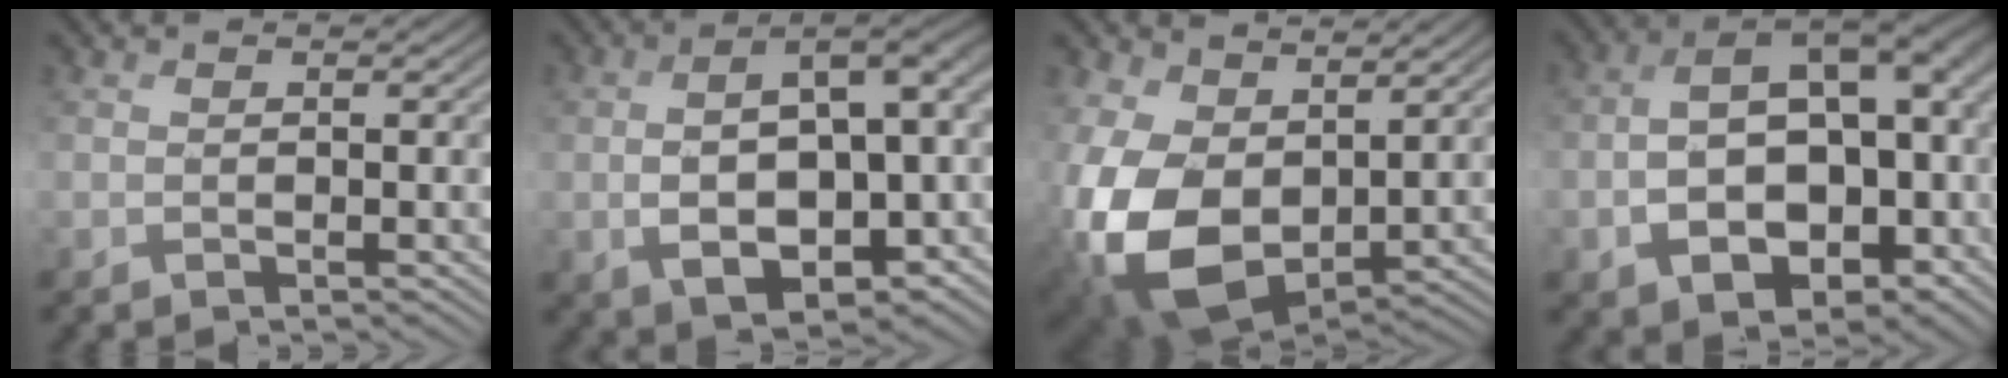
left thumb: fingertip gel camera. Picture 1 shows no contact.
{"total": 15.0, "force": [-2.5, 9.0, 11.8], "torque": [-0.203, -0.029, -0.018]}
{"total": 13.9, "force": [1.1, 9.7, 9.8], "torque": [-0.270, -0.028, 0.023]}
{"total": 15.2, "force": [-3.3, 9.2, 11.6], "torque": [-0.212, -0.016, -0.034]}